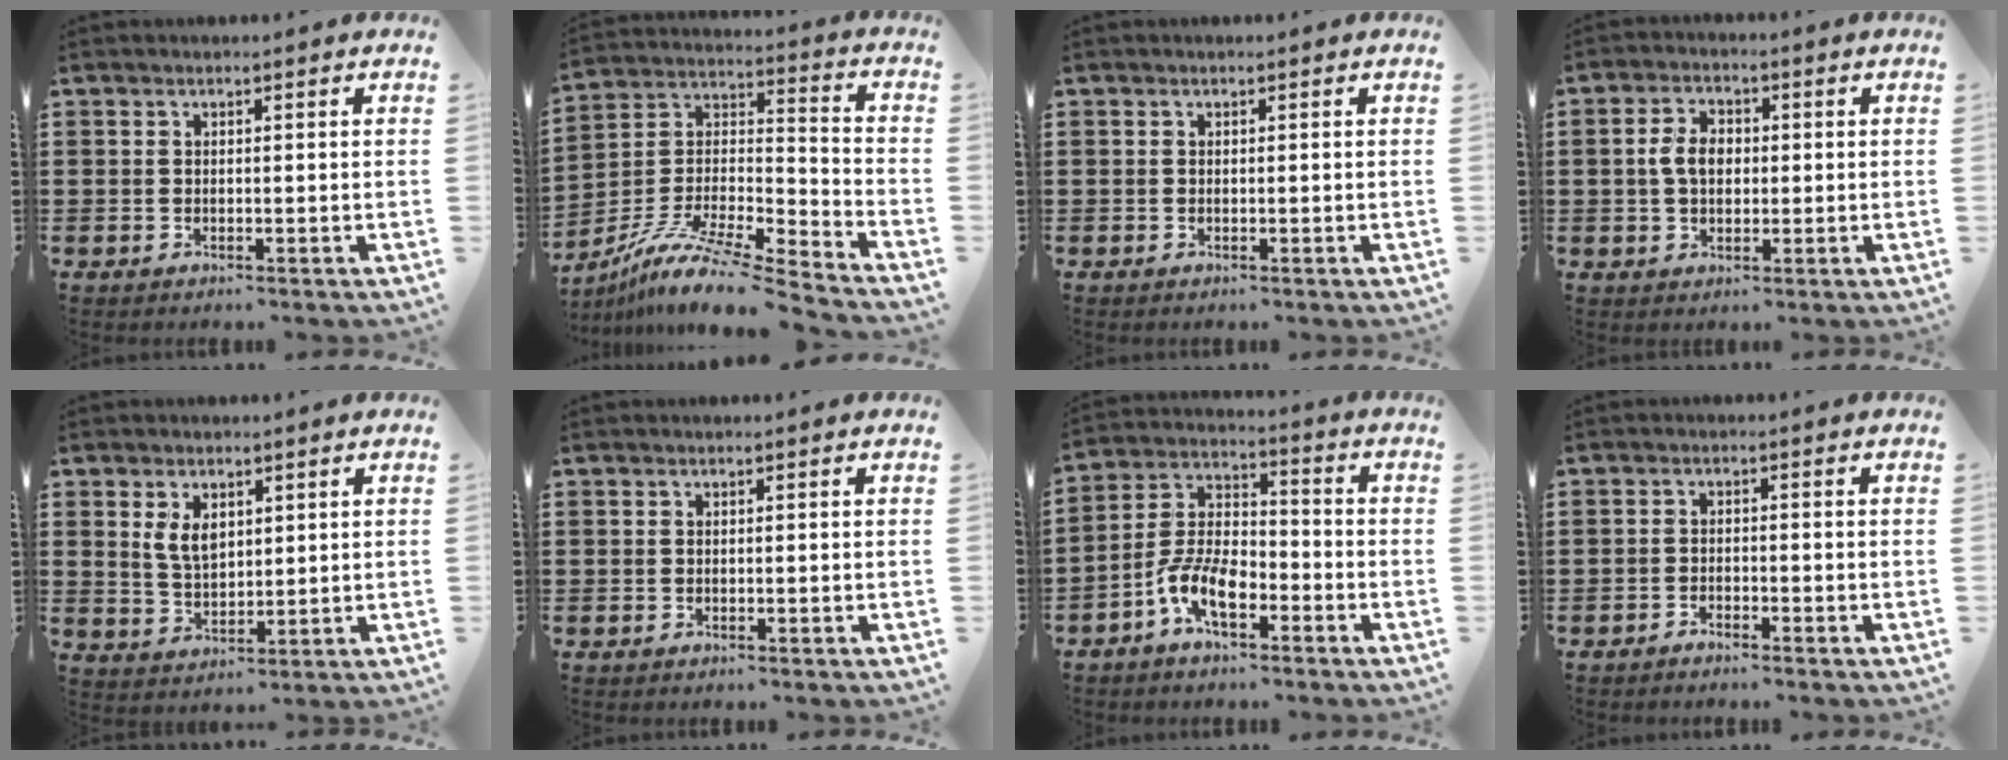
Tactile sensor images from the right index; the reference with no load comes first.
{"total": 11.0, "force": [-9.2, 1.1, 6.1], "torque": [-0.118, 0.010, -0.183]}
{"total": 0.0}
{"total": 4.7, "force": [0.2, 3.2, 3.5], "torque": [-0.081, 0.011, -0.002]}
{"total": 4.4, "force": [1.8, 2.6, 2.9], "torque": [-0.065, 0.008, 0.033]}
{"total": 0.0}
{"total": 8.4, "force": [-4.6, 3.8, 5.9], "torque": [-0.149, 0.000, -0.093]}
{"total": 1.3, "force": [-1.2, 0.1, -0.1], "torque": [-0.003, 0.006, -0.026]}